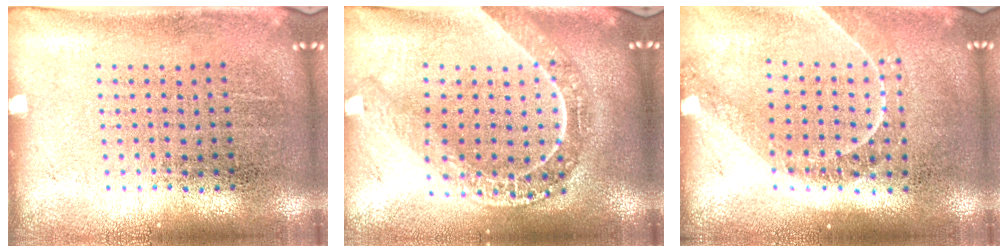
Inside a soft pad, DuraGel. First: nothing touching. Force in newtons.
{"total": 2.2, "press": 1.8, "slide": 1.2}
{"total": 1.2, "press": 1.2, "slide": 0.4}